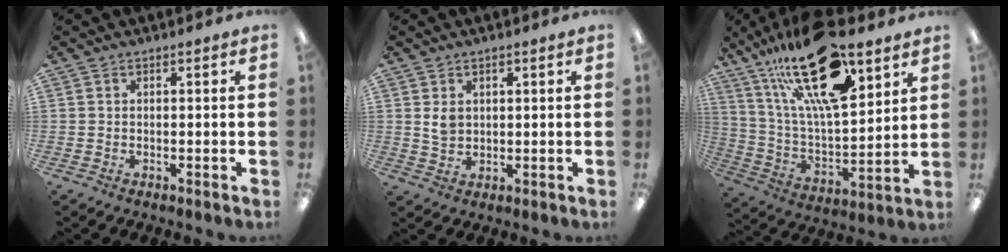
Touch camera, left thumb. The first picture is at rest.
{"total": 3.5, "force": [1.4, 2.5, 2.0], "torque": [-0.035, 0.000, 0.024]}
{"total": 27.6, "force": [16.7, 10.4, 19.3], "torque": [-0.334, -0.088, 0.284]}